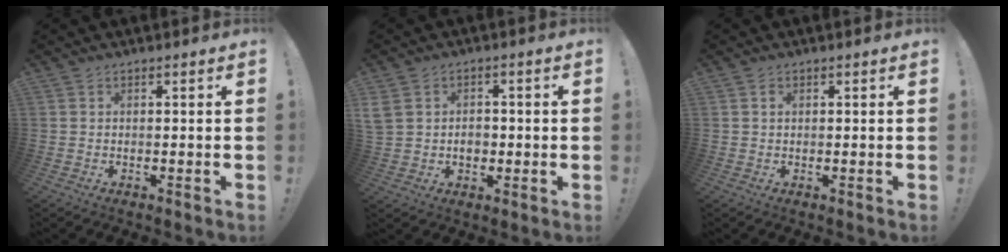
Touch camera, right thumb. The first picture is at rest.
{"total": 5.9, "force": [0.3, 5.3, 2.5], "torque": [-0.052, 0.003, 0.007]}
{"total": 0.9, "force": [0.5, 0.7, 0.4], "torque": [-0.009, 0.003, 0.009]}